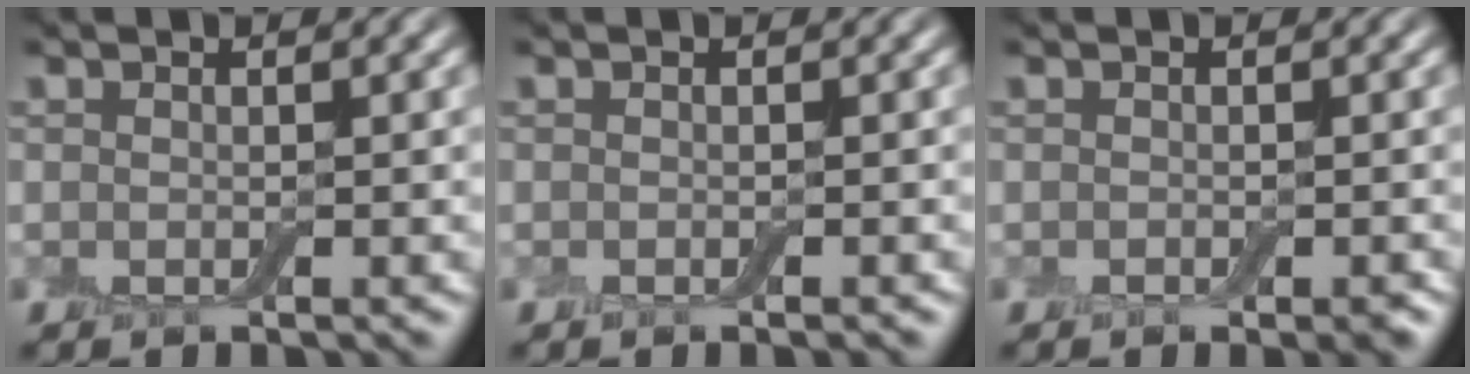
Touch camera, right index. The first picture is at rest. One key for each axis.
{"total": 0.5, "fx": -0.4, "fy": 0.1, "fz": 0.3, "tx": -0.004, "ty": -0.001, "tz": -0.005}
{"total": 1.0, "fx": -0.5, "fy": 0.4, "fz": 0.7, "tx": -0.013, "ty": -0.003, "tz": -0.007}